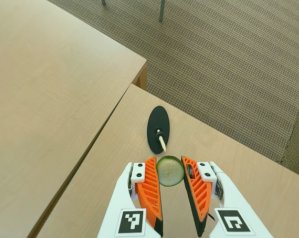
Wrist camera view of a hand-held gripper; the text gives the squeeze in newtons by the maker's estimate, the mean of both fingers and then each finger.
{"total": 10.1, "left": 10.2, "right": 10.0}